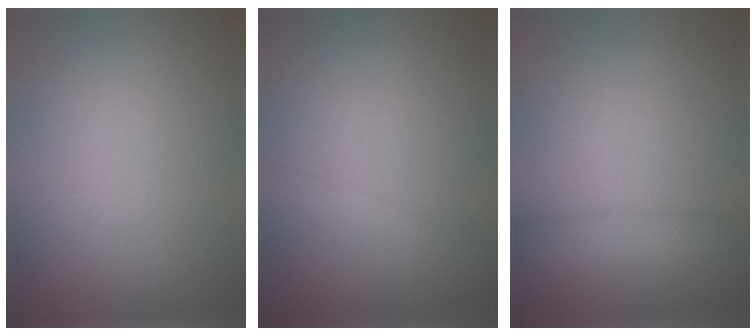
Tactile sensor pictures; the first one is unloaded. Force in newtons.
{"total": 0.6, "press": 0.6, "slide": 0.0}
{"total": 2.0, "press": 2.0, "slide": 0.0}